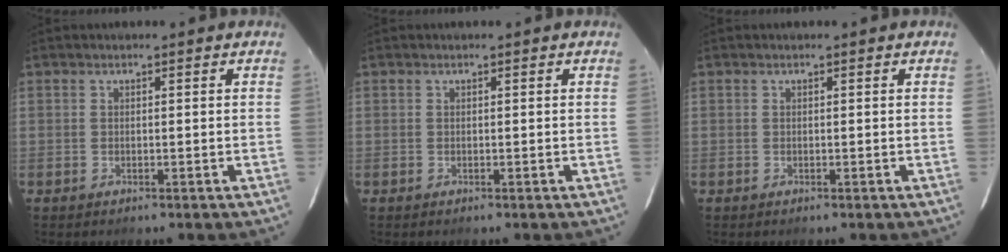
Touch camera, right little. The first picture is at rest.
{"total": 0.0}
{"total": 0.0}